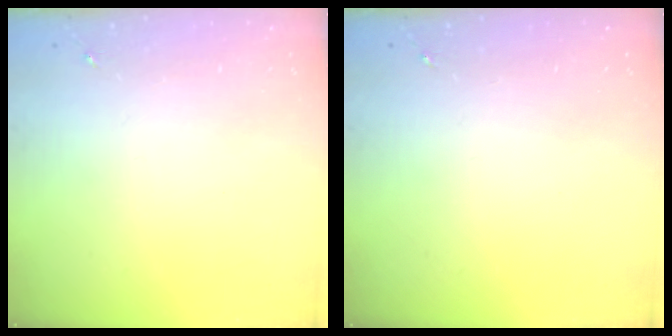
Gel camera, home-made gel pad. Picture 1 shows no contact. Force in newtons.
{"total": 0.0}